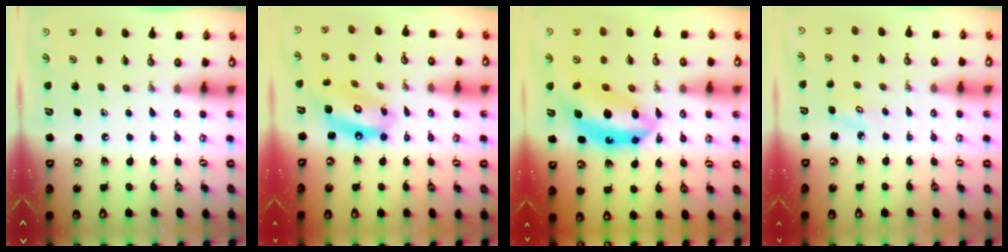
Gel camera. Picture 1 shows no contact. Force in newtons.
{"total": 13.3, "press": 13.2, "slide": 1.5}
{"total": 14.6, "press": 14.6, "slide": 1.1}
{"total": 3.0, "press": 2.9, "slide": 0.4}